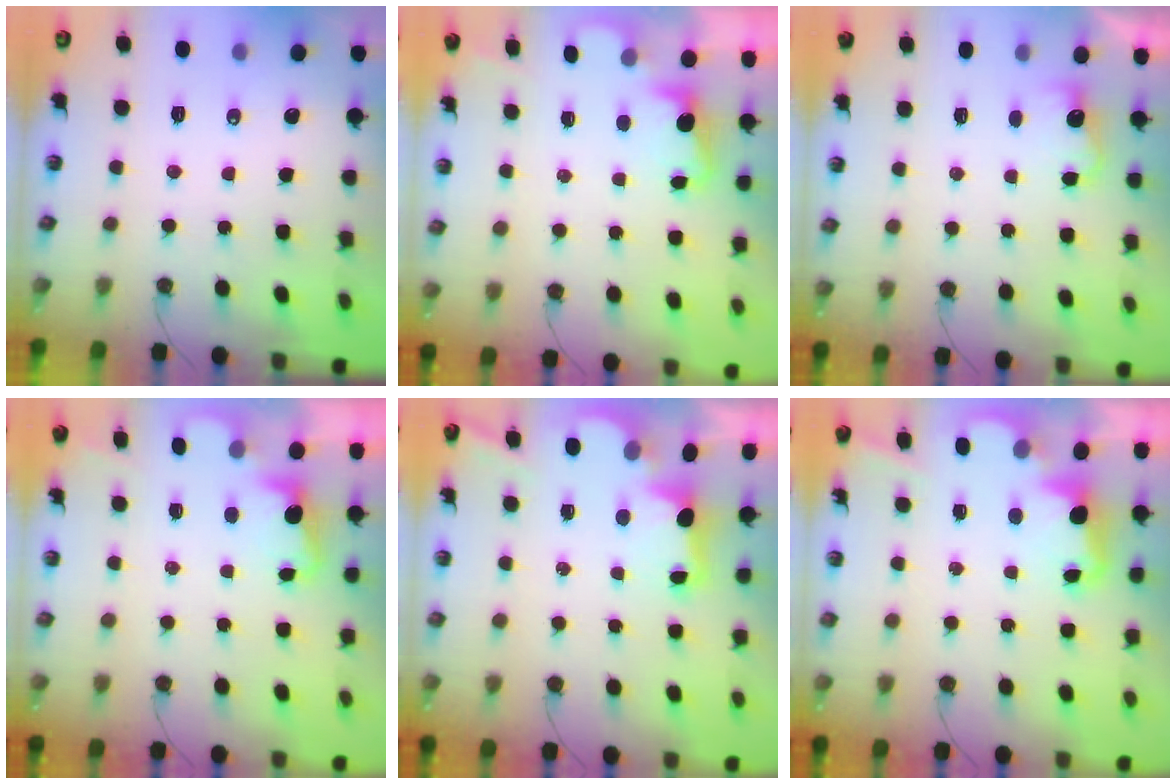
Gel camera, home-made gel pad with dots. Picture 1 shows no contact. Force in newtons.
{"total": 2.2, "press": 2.1, "slide": 0.7}
{"total": 3.6, "press": 3.5, "slide": 0.9}
{"total": 2.2, "press": 2.1, "slide": 0.7}
{"total": 2.6, "press": 2.5, "slide": 0.8}
{"total": 2.5, "press": 2.5, "slide": 0.6}